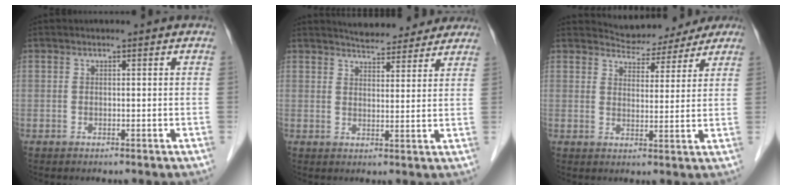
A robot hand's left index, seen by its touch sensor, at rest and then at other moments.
{"total": 9.1, "force": [8.6, 2.2, 2.4], "torque": [-0.031, 0.009, 0.107]}
{"total": 8.4, "force": [7.6, 3.4, 0.8], "torque": [-0.005, 0.011, 0.091]}